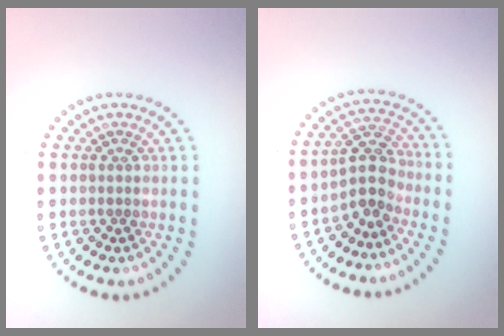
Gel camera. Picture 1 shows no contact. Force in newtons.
{"total": 3.1, "press": 2.7, "slide": 1.5}